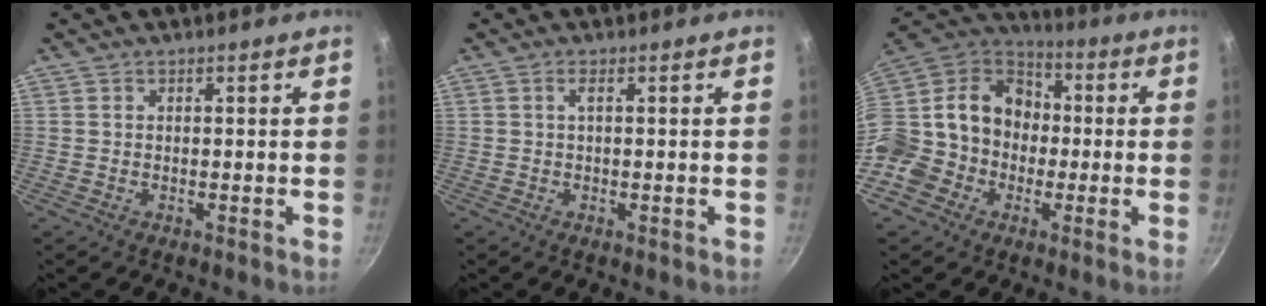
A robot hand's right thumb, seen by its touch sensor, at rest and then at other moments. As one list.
[{"total": 1.4, "force": [0.1, 0.1, 1.4], "torque": [-0.025, 0.001, 0.001]}, {"total": 22.0, "force": [-3.2, 19.4, 9.9], "torque": [-0.193, 0.068, -0.058]}]